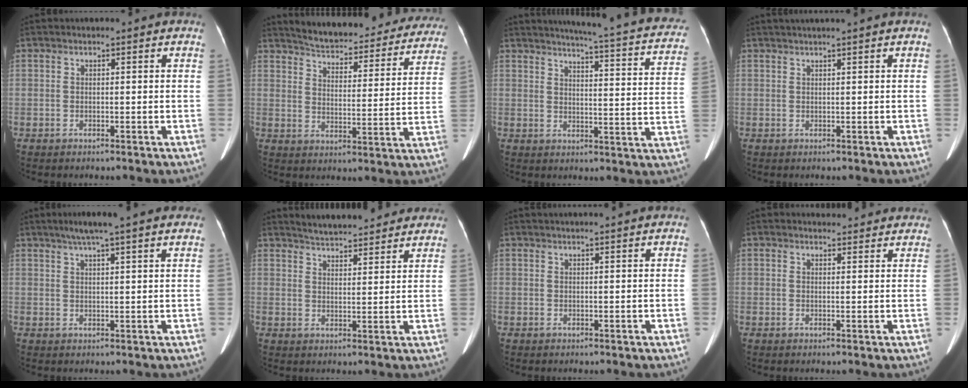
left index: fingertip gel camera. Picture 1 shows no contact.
{"total": 25.9, "force": [23.7, 6.2, 8.5], "torque": [-0.118, -0.039, 0.287]}
{"total": 23.7, "force": [21.2, 2.1, 10.5], "torque": [-0.136, -0.060, 0.232]}
{"total": 4.1, "force": [3.4, -0.9, 2.1], "torque": [-0.024, 0.027, 0.053]}
{"total": 9.1, "force": [7.2, -0.5, 5.6], "torque": [-0.086, 0.029, 0.094]}
{"total": 12.8, "force": [11.9, 2.6, 4.1], "torque": [-0.047, 0.019, 0.156]}
{"total": 5.6, "force": [5.2, -0.6, 2.2], "torque": [-0.022, 0.027, 0.058]}
{"total": 5.8, "force": [5.5, 1.4, 0.8], "torque": [-0.002, 0.010, 0.052]}